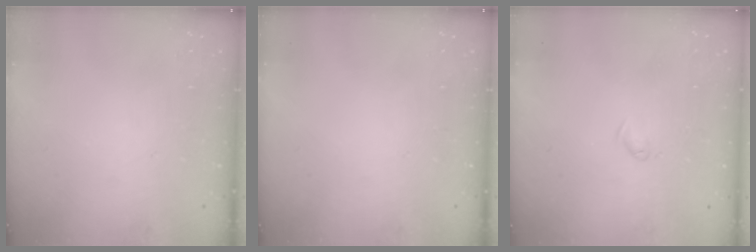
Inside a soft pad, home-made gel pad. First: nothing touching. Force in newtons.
{"total": 0.0}
{"total": 3.5, "press": 3.5, "slide": 0.5}